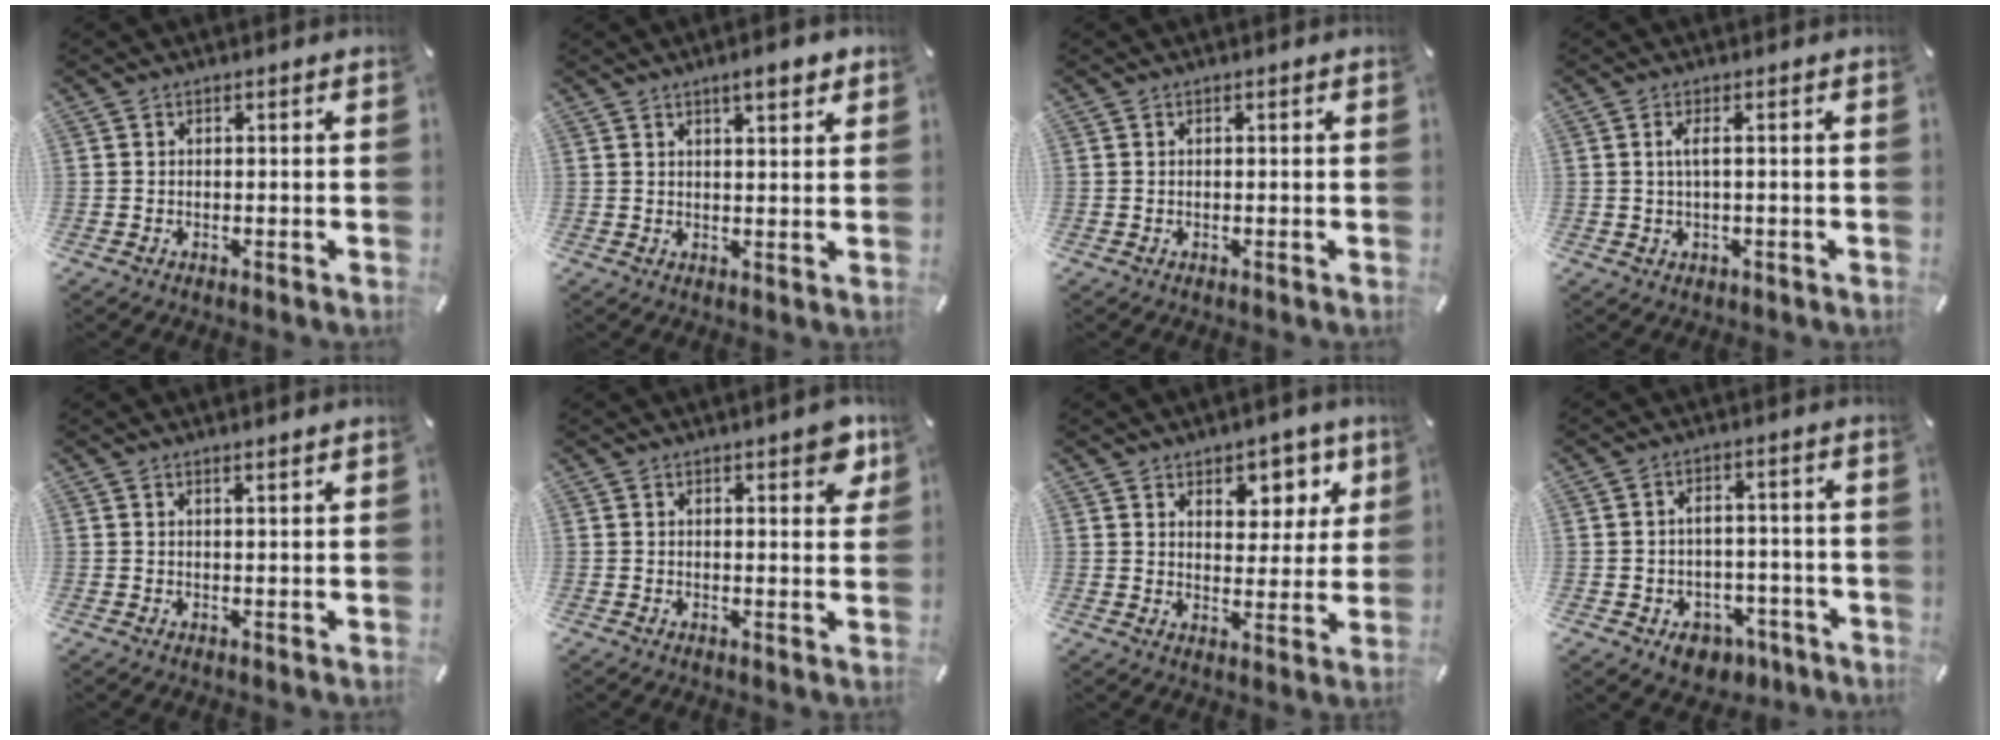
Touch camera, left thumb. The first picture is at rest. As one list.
[{"total": 4.7, "force": [3.3, 1.4, 3.1], "torque": [-0.043, -0.013, 0.052]}, {"total": 0.0}, {"total": 3.2, "force": [0.5, 1.2, 3.0], "torque": [-0.066, 0.002, 0.004]}, {"total": 1.3, "force": [1.2, -0.1, 0.5], "torque": [-0.009, -0.003, 0.022]}, {"total": 5.2, "force": [3.3, 2.2, 3.4], "torque": [-0.034, -0.017, 0.052]}, {"total": 7.5, "force": [4.7, 5.5, 2.2], "torque": [0.001, -0.041, 0.077]}, {"total": 6.3, "force": [-2.3, 5.0, 3.1], "torque": [-0.036, 0.021, -0.037]}]